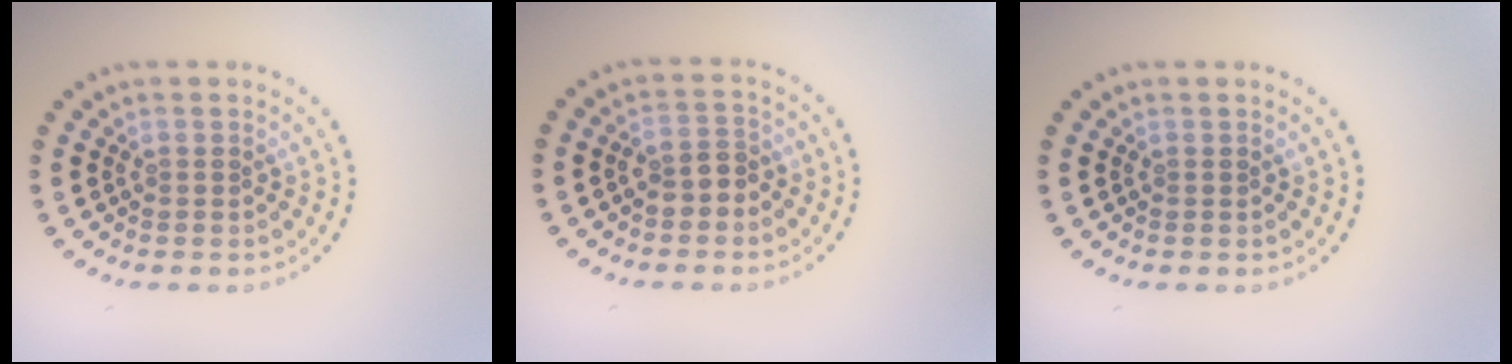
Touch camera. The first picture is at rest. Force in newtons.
{"total": 2.0, "press": 1.9, "slide": 0.7}
{"total": 0.0}